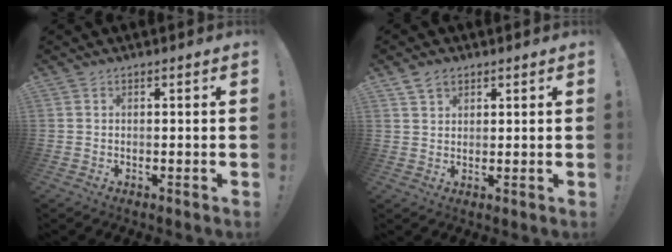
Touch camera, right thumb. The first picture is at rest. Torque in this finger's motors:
{"motor_torque": [0.55, 0.60, -0.13, 0.13, 0.01]}